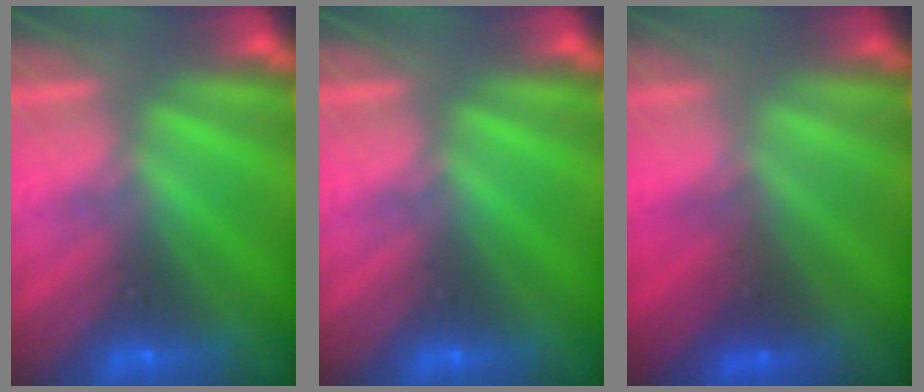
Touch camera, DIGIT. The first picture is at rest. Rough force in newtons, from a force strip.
{"total": 0.0}
{"total": 1.5}